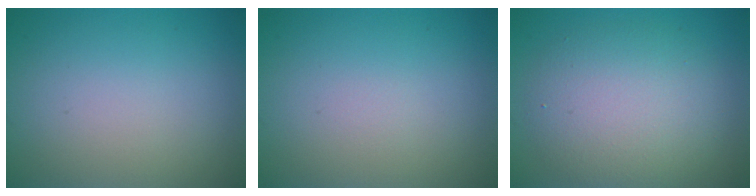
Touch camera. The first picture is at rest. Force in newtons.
{"total": 0.0}
{"total": 6.1, "press": 6.1, "slide": 0.4}